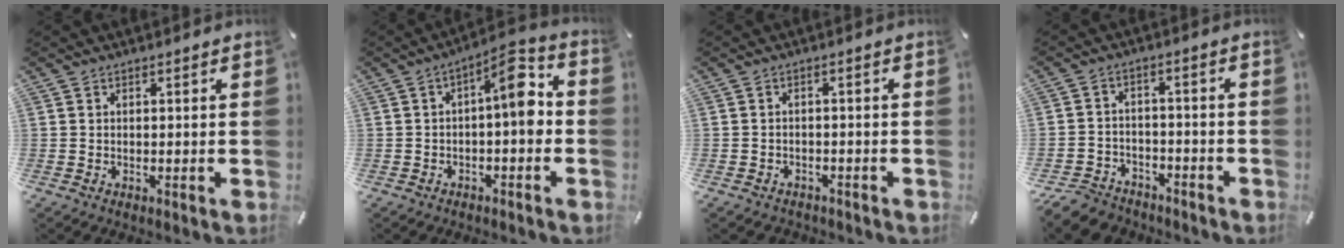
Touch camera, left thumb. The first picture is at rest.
{"total": 9.6, "force": [0.2, 3.8, 8.9], "torque": [-0.122, -0.006, -0.006]}
{"total": 1.9, "force": [-1.5, 1.1, 0.4], "torque": [-0.008, 0.009, -0.033]}
{"total": 6.8, "force": [-5.6, 3.4, 1.7], "torque": [-0.040, 0.023, -0.110]}